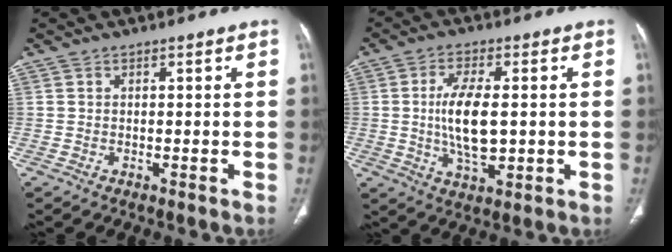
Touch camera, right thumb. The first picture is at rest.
{"total": 10.3, "force": [0.1, 4.5, 9.2], "torque": [-0.171, -0.010, 0.006]}